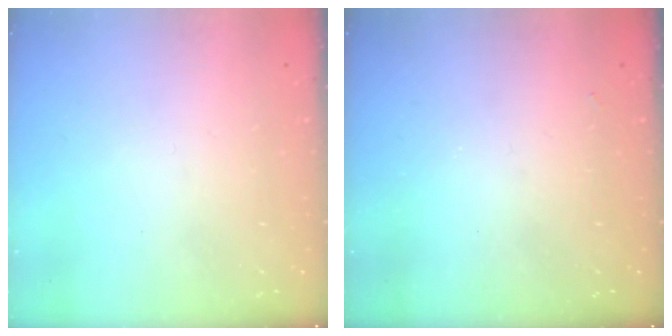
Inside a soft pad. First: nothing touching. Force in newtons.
{"total": 1.3, "press": 1.3, "slide": 0.3}